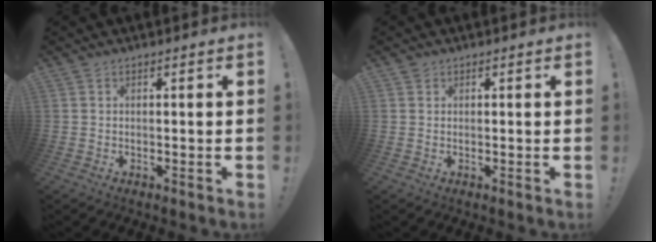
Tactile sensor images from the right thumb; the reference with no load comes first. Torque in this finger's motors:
{"motor_torque": [-0.06, 0.16, 0.02, 0.30, 0.00]}